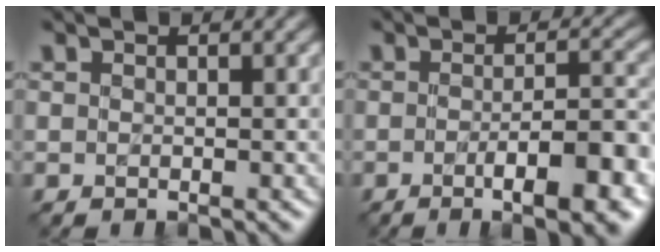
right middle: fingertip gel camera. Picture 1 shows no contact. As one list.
[{"total": 7.7, "force": [-2.8, 2.2, 6.8], "torque": [-0.086, 0.001, -0.034]}]